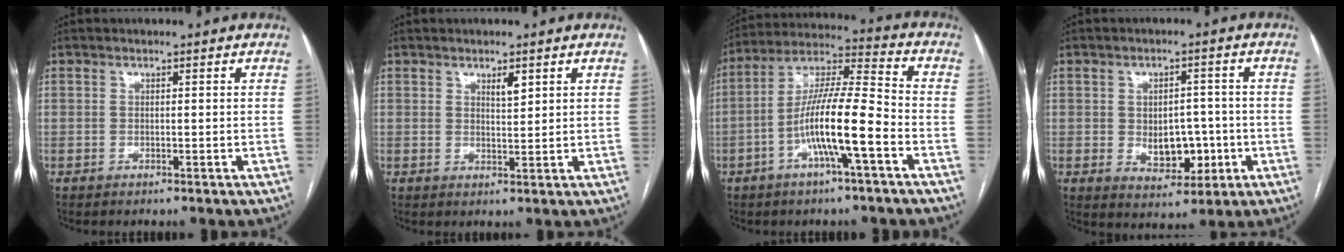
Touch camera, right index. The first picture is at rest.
{"total": 2.2, "force": [1.3, 0.6, 1.7], "torque": [-0.029, -0.002, 0.024]}
{"total": 12.8, "force": [-4.4, 0.9, 11.9], "torque": [-0.227, 0.012, -0.082]}
{"total": 6.9, "force": [-1.1, 4.5, 5.1], "torque": [-0.071, 0.007, -0.004]}